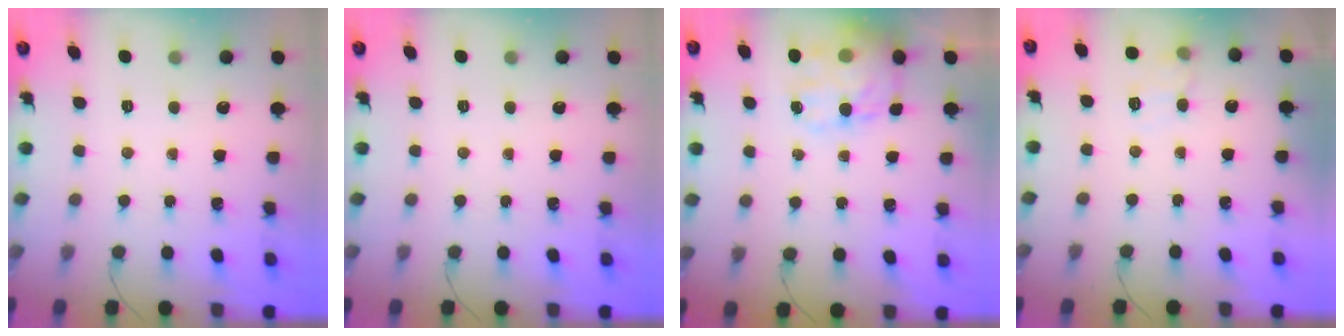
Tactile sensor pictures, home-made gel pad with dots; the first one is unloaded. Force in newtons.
{"total": 0.0}
{"total": 13.2, "press": 12.7, "slide": 3.4}
{"total": 9.3, "press": 9.2, "slide": 1.6}